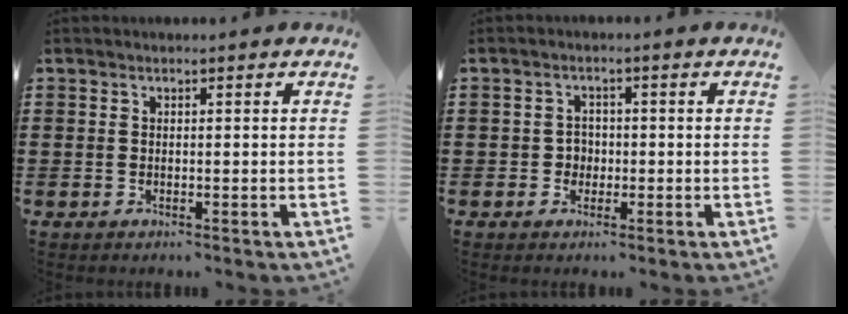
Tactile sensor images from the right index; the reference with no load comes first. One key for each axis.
{"total": 2.0, "fx": -0.5, "fy": 1.8, "fz": 0.6, "tx": -0.018, "ty": 0.004, "tz": -0.014}